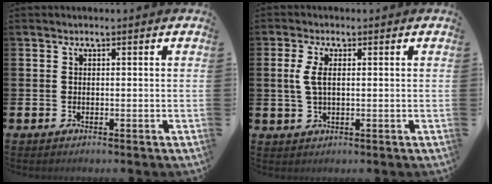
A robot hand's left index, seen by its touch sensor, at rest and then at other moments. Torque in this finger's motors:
{"motor_torque": [1.26, 0.02, 0.64, 0.18]}